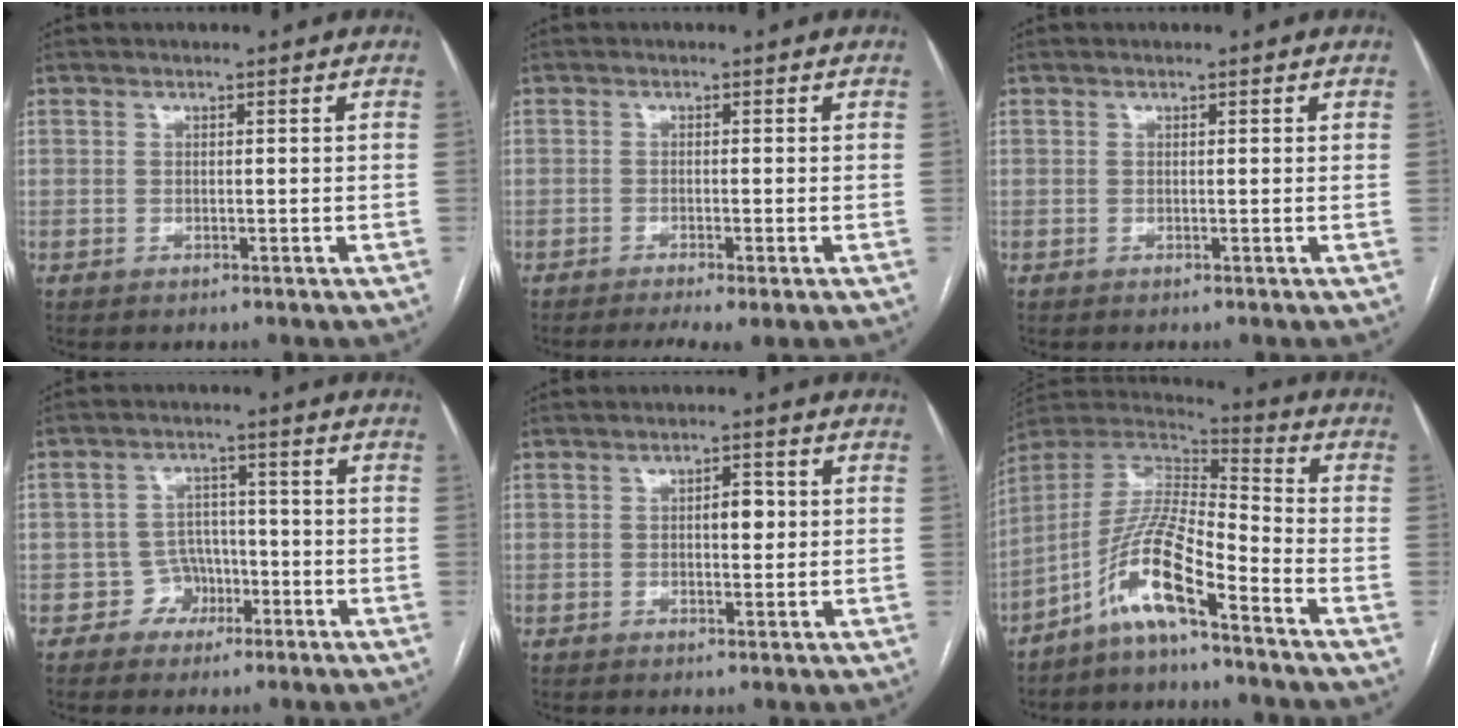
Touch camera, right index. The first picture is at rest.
{"total": 4.6, "force": [-3.1, 0.2, 3.4], "torque": [-0.051, -0.008, -0.048]}
{"total": 0.0}
{"total": 4.7, "force": [-2.1, 4.2, 0.3], "torque": [0.008, 0.019, -0.030]}
{"total": 2.9, "force": [0.3, 1.3, 2.6], "torque": [-0.038, 0.006, 0.005]}
{"total": 11.5, "force": [-7.2, 1.6, 8.8], "torque": [-0.179, 0.014, -0.138]}